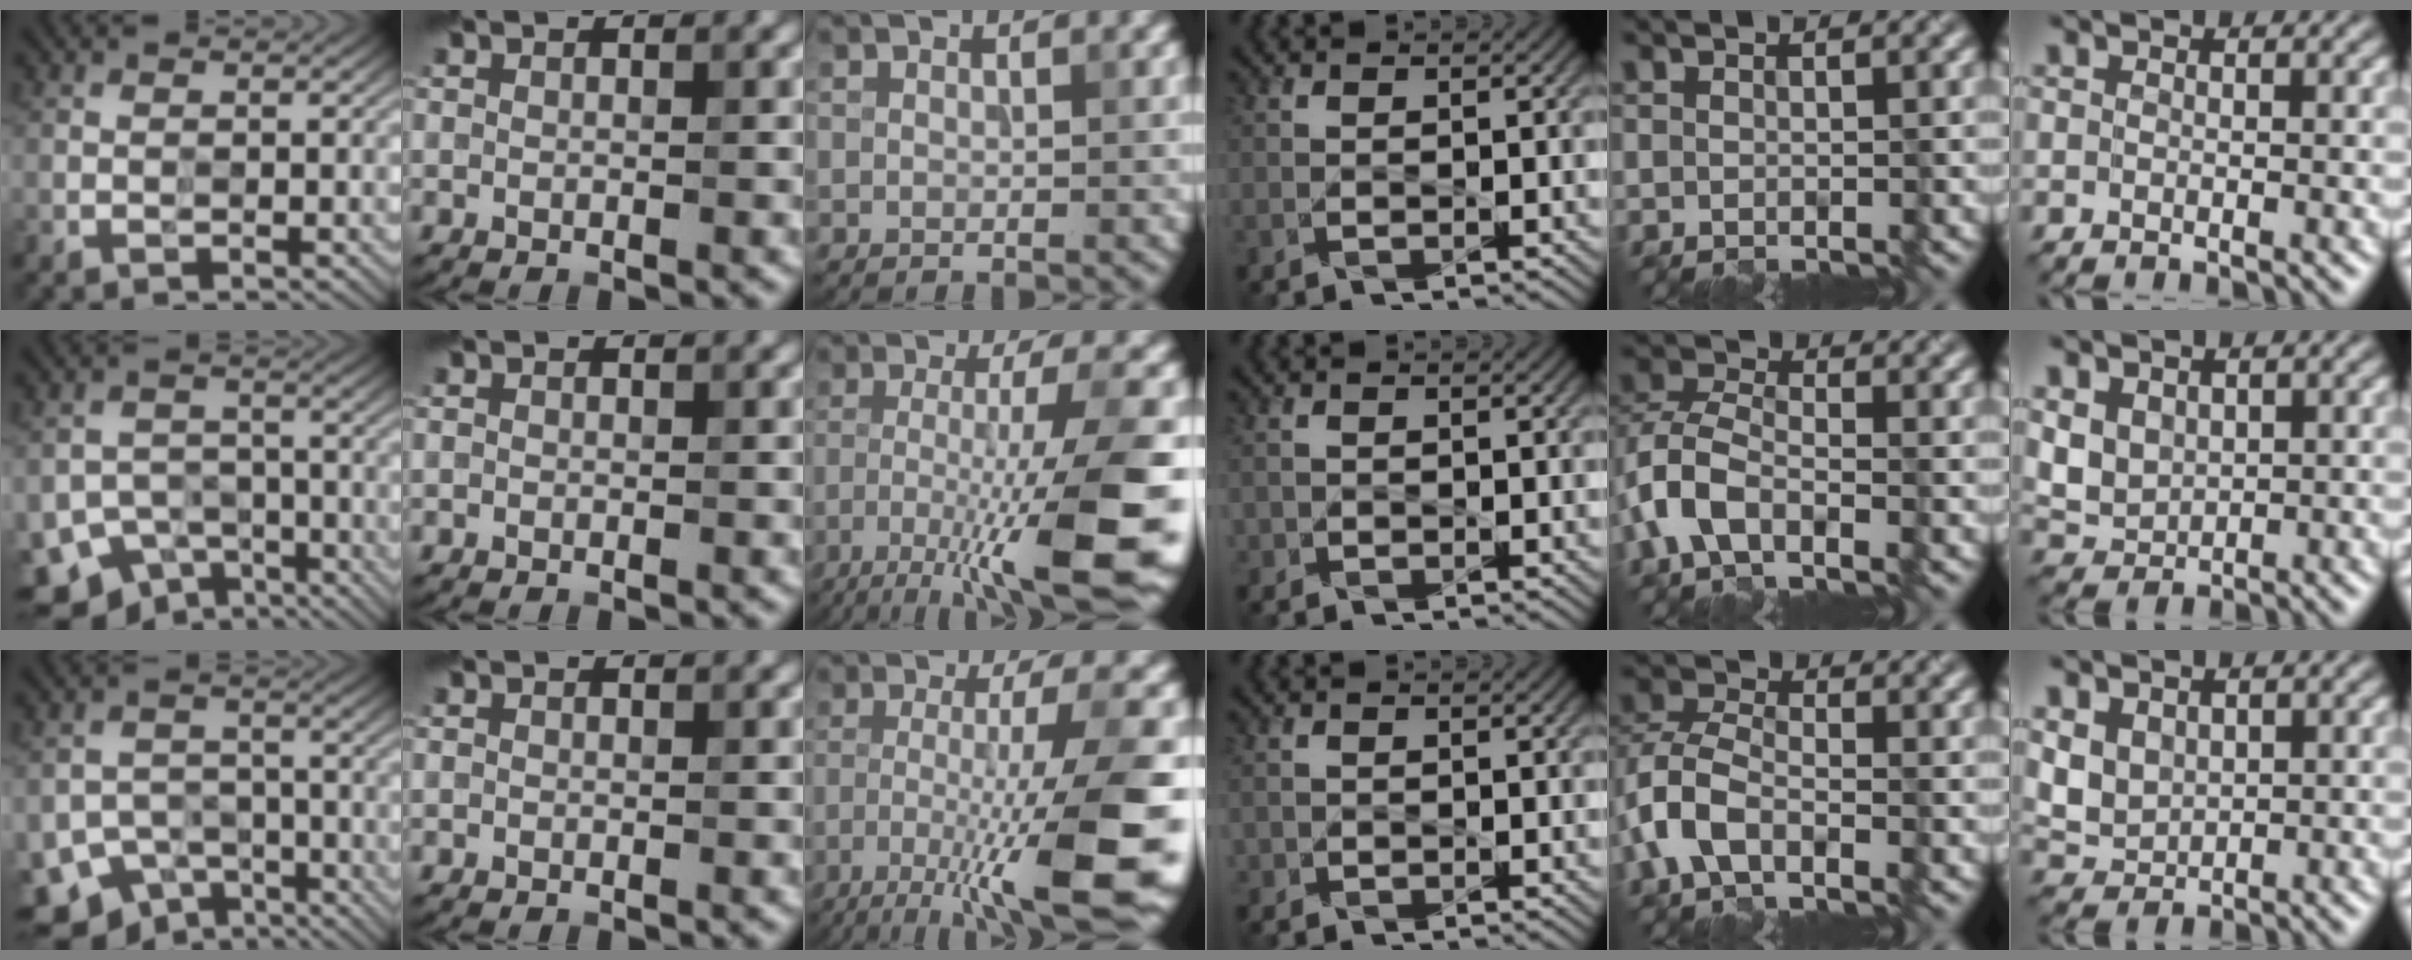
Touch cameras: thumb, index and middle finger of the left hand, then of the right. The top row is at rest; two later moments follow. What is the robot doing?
{"motion": "wipe", "object": "plastic plate"}